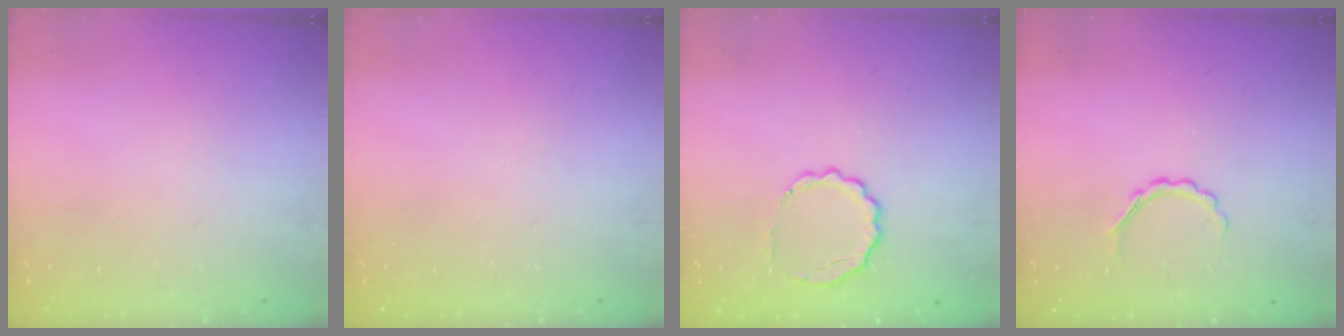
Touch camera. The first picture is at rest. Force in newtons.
{"total": 0.0}
{"total": 6.7, "press": 6.5, "slide": 1.7}
{"total": 3.5, "press": 3.4, "slide": 1.0}